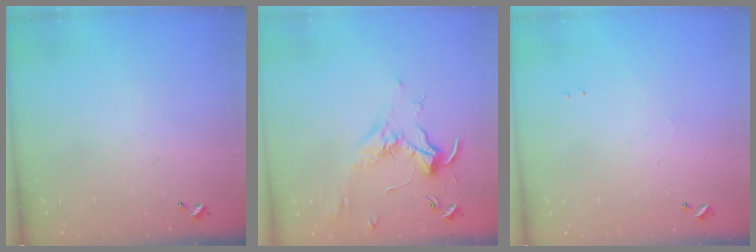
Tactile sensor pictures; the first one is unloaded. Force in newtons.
{"total": 1.7, "press": 1.5, "slide": 0.7}
{"total": 0.9, "press": 0.8, "slide": 0.5}